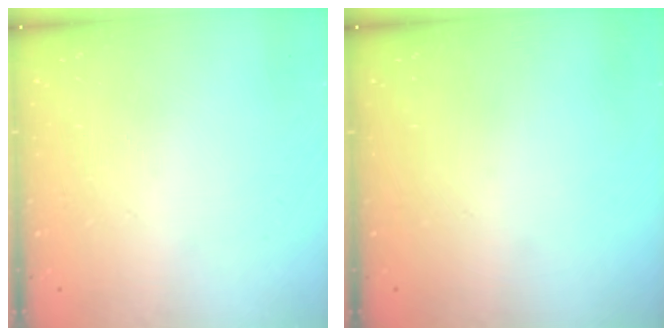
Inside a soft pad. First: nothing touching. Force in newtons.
{"total": 0.0}